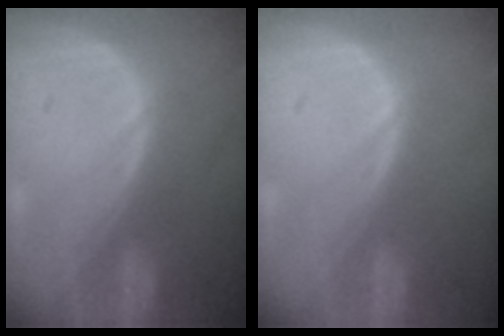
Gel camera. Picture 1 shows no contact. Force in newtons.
{"total": 0.0}